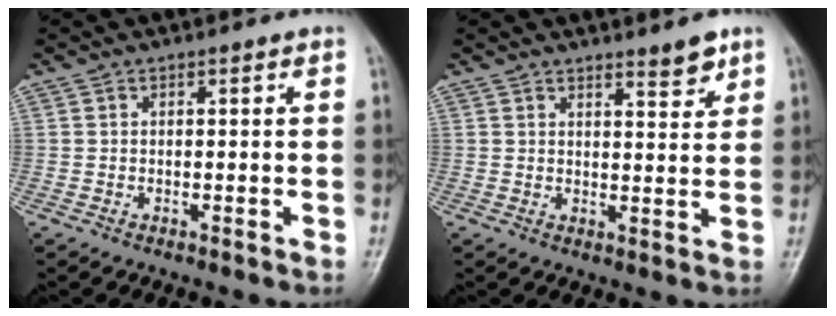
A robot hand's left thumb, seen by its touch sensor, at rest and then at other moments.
{"total": 4.0, "force": [3.1, 1.0, 2.3], "torque": [-0.020, -0.026, 0.044]}